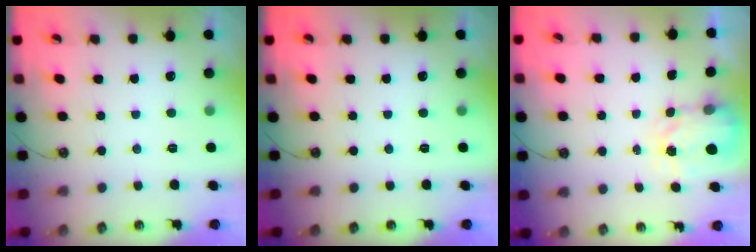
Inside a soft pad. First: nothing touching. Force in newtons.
{"total": 0.0}
{"total": 3.8, "press": 3.7, "slide": 0.5}